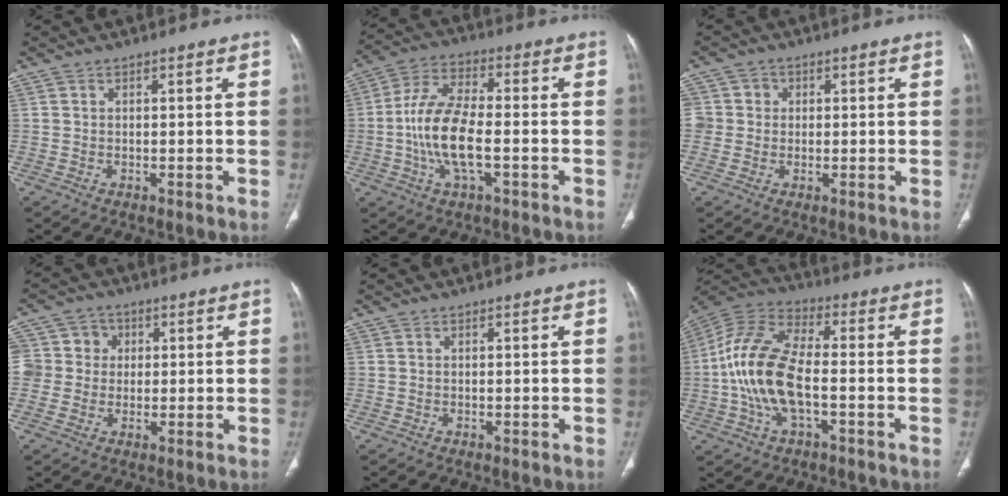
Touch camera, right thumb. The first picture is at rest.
{"total": 12.8, "force": [-2.4, 5.3, 11.3], "torque": [-0.233, 0.021, -0.048]}
{"total": 4.1, "force": [0.4, 4.0, 0.7], "torque": [0.011, 0.010, 0.007]}
{"total": 7.4, "force": [0.8, 7.1, 1.9], "torque": [-0.012, 0.015, 0.012]}
{"total": 0.0}
{"total": 15.4, "force": [-2.5, 7.2, 13.4], "torque": [-0.283, 0.032, -0.051]}